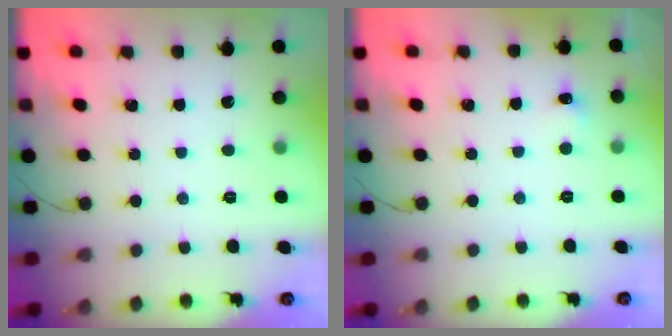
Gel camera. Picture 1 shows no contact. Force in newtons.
{"total": 4.0, "press": 3.9, "slide": 1.1}